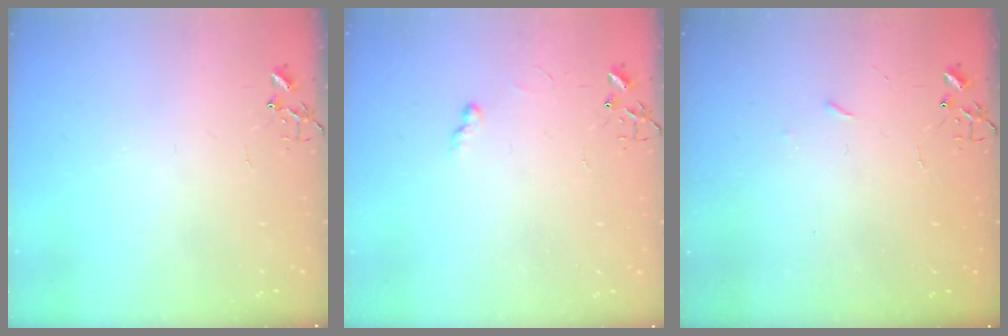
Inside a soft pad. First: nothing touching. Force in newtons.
{"total": 4.6, "press": 4.5, "slide": 0.6}
{"total": 2.6, "press": 2.5, "slide": 0.4}